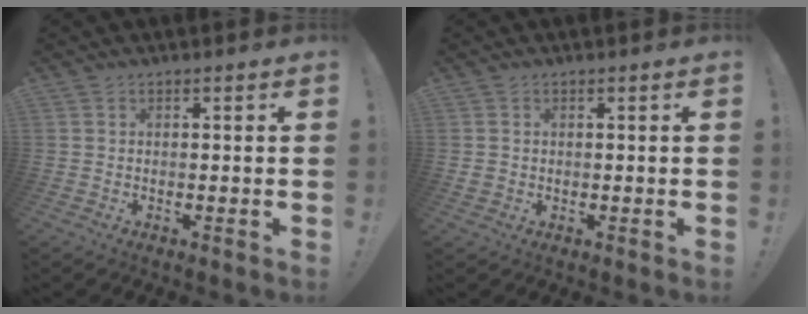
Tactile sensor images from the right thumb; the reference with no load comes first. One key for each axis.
{"total": 1.4, "fx": 0.1, "fy": 1.3, "fz": 0.4, "tx": -0.015, "ty": 0.006, "tz": 0.002}